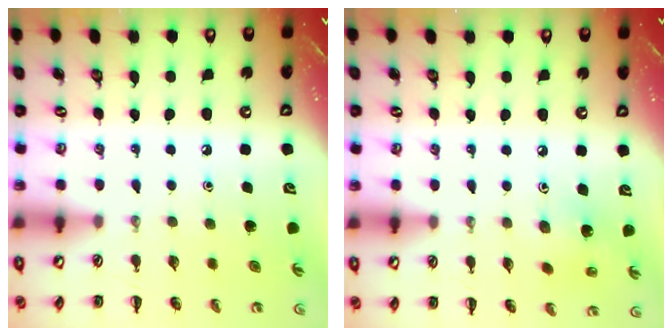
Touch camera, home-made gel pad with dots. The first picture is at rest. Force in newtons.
{"total": 2.5, "press": 2.4, "slide": 0.7}